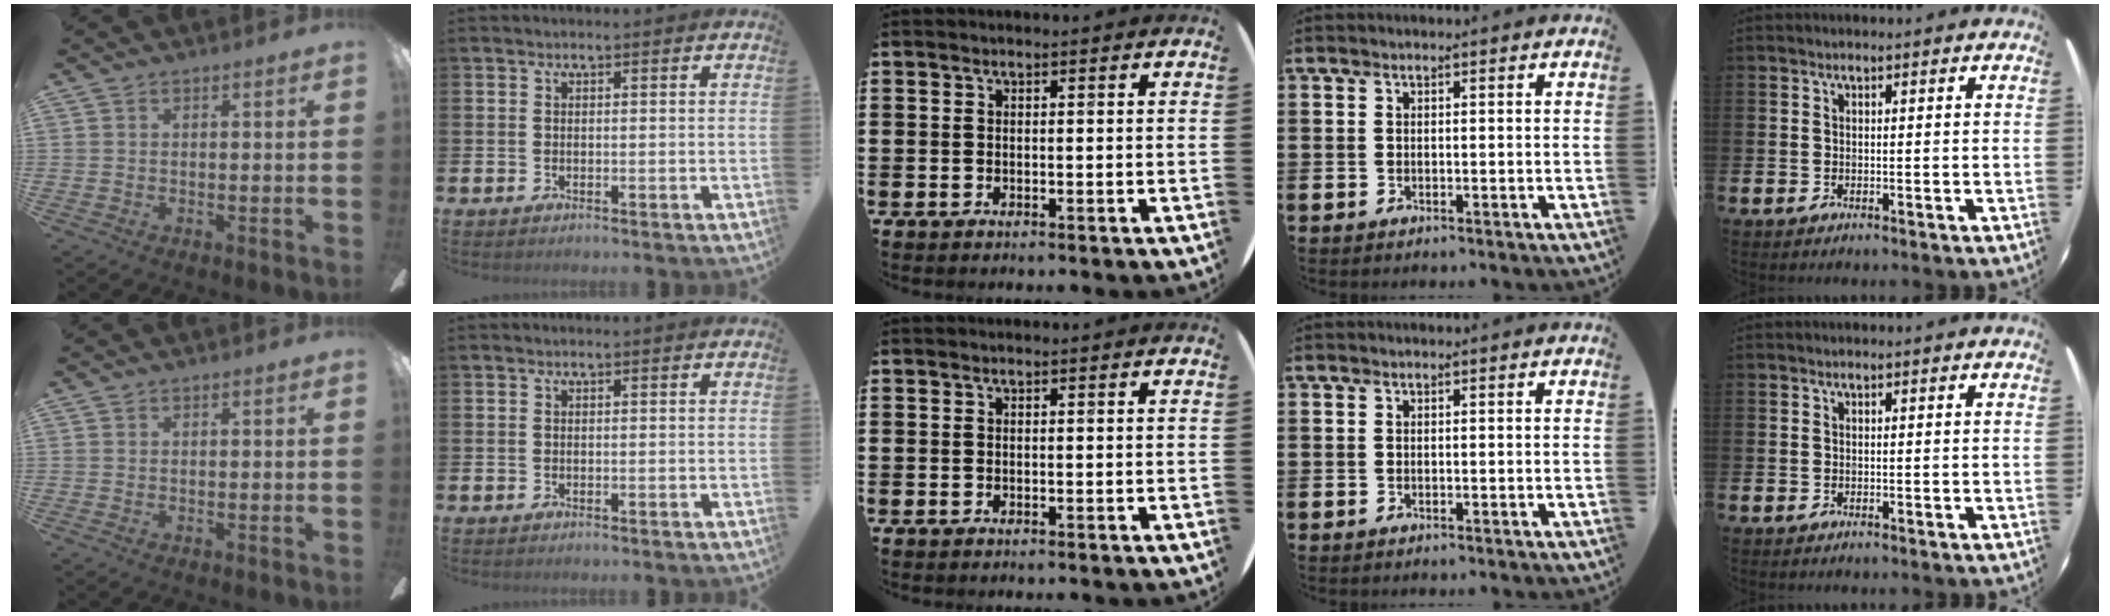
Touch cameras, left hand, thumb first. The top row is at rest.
{}